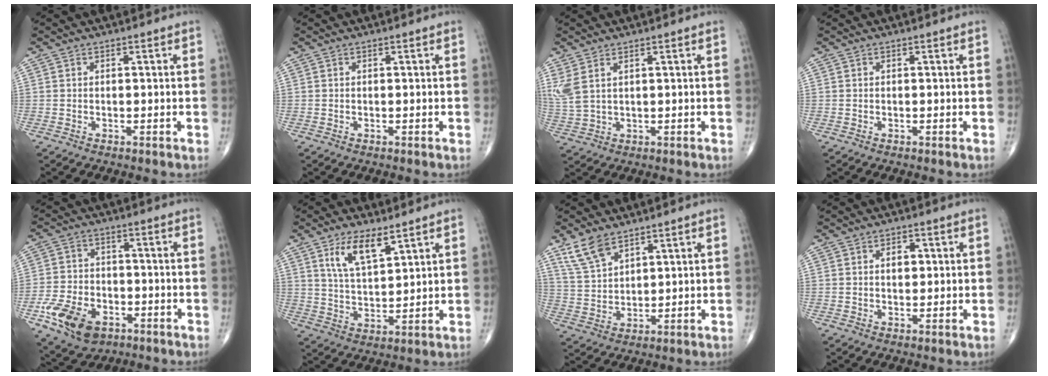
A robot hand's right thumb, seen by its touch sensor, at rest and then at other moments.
{"total": 0.0}
{"total": 5.1, "force": [2.4, 2.2, 3.9], "torque": [-0.106, -0.001, 0.061]}
{"total": 0.0}
{"total": 12.1, "force": [-5.4, 8.0, 7.3], "torque": [-0.124, 0.019, -0.091]}
{"total": 8.9, "force": [5.2, 3.4, 6.5], "torque": [-0.109, -0.028, 0.104]}
{"total": 7.3, "force": [5.3, 3.3, 3.9], "torque": [-0.070, -0.019, 0.114]}
{"total": 3.3, "force": [0.8, 2.1, 2.4], "torque": [-0.024, -0.001, 0.011]}